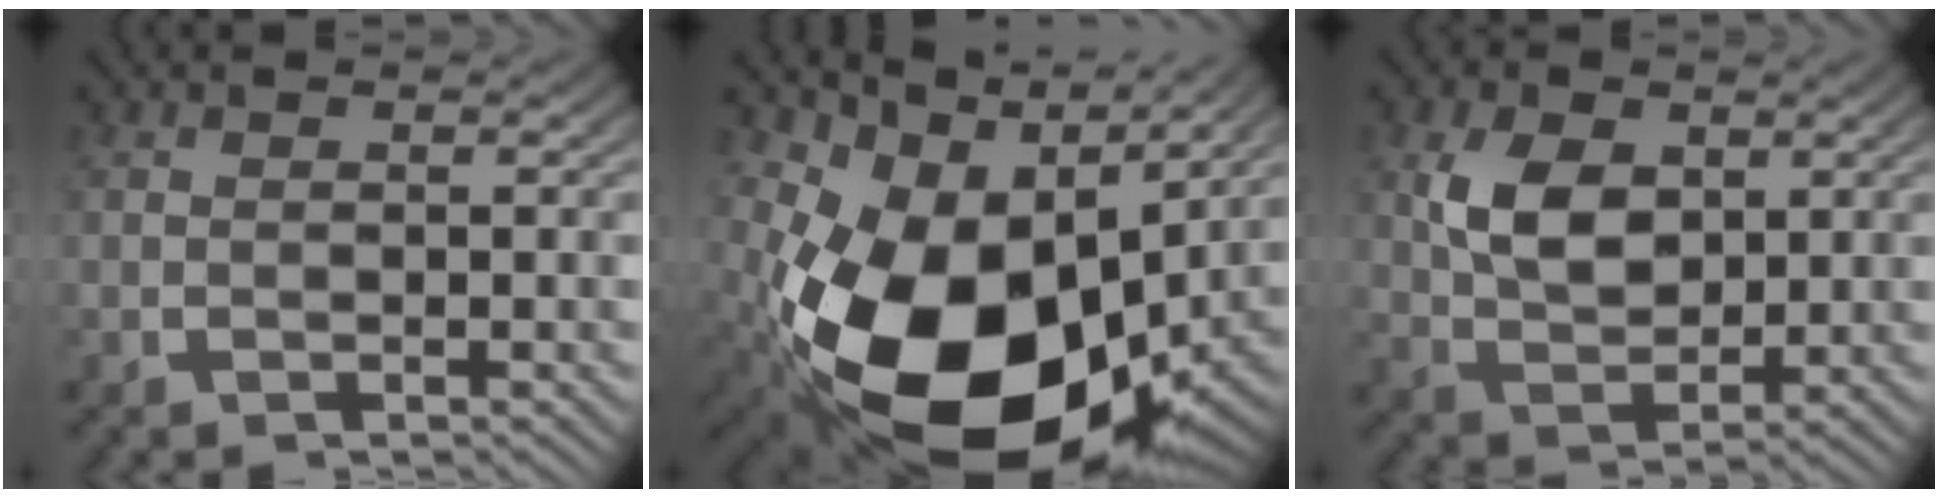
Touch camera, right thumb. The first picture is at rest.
{"total": 19.5, "force": [-2.4, 11.7, 15.4], "torque": [-0.285, -0.079, 0.002]}
{"total": 6.2, "force": [1.0, 4.3, 4.4], "torque": [-0.100, -0.031, 0.034]}